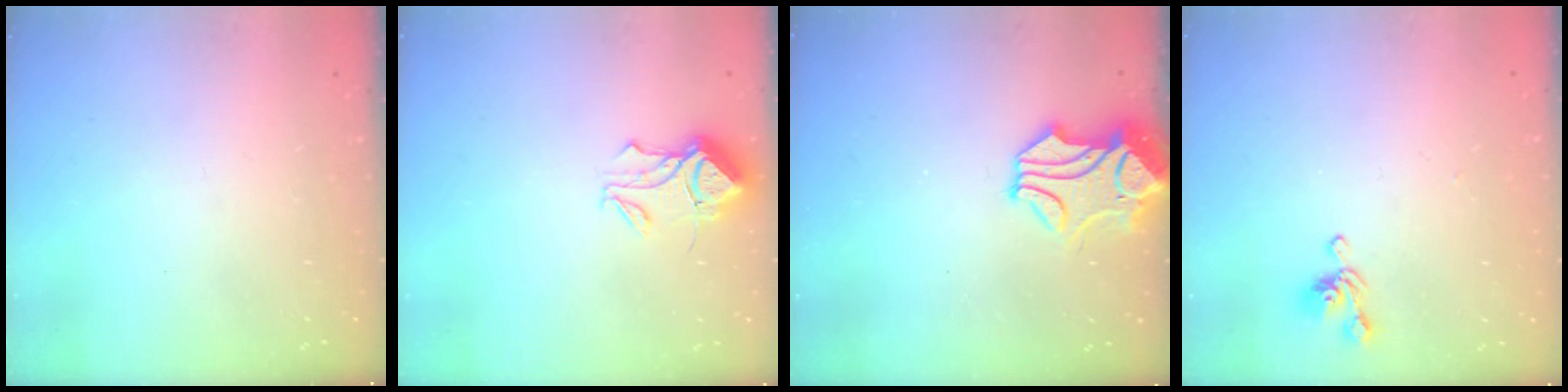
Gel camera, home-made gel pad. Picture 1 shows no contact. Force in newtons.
{"total": 5.5, "press": 5.4, "slide": 0.9}
{"total": 1.6, "press": 0.9, "slide": 1.3}
{"total": 4.2, "press": 4.2, "slide": 0.3}